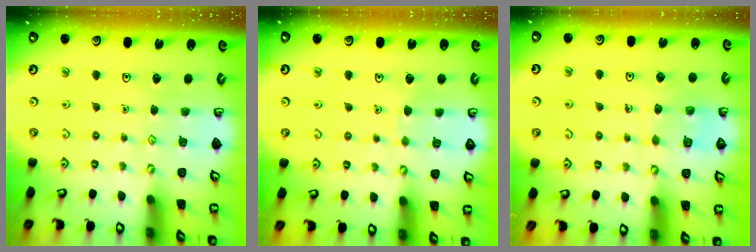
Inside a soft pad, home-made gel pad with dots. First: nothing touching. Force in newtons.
{"total": 2.4, "press": 2.4, "slide": 0.1}
{"total": 4.3, "press": 4.3, "slide": 0.3}